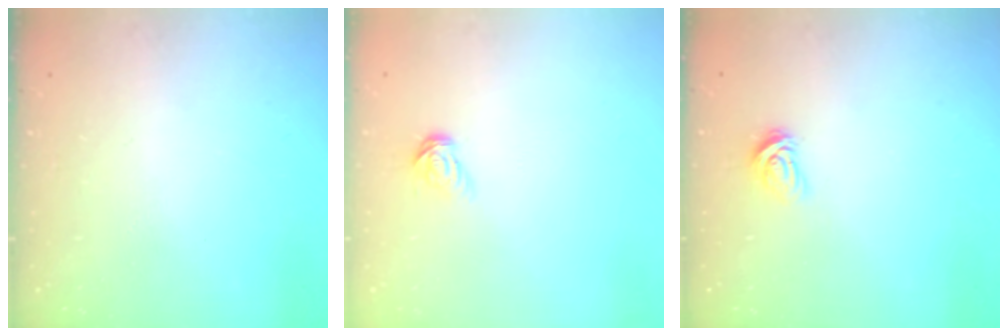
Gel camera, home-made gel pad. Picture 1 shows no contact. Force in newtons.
{"total": 5.5, "press": 5.4, "slide": 0.5}
{"total": 2.9, "press": 2.8, "slide": 0.4}